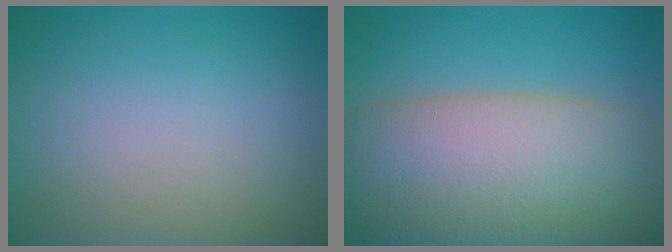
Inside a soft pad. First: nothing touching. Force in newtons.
{"total": 14.3, "press": 14.3, "slide": 0.8}